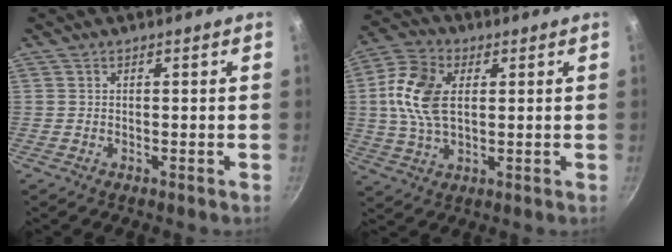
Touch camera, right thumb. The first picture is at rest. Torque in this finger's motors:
{"motor_torque": [-0.45, 0.78, 0.59, 0.04, 0.12]}